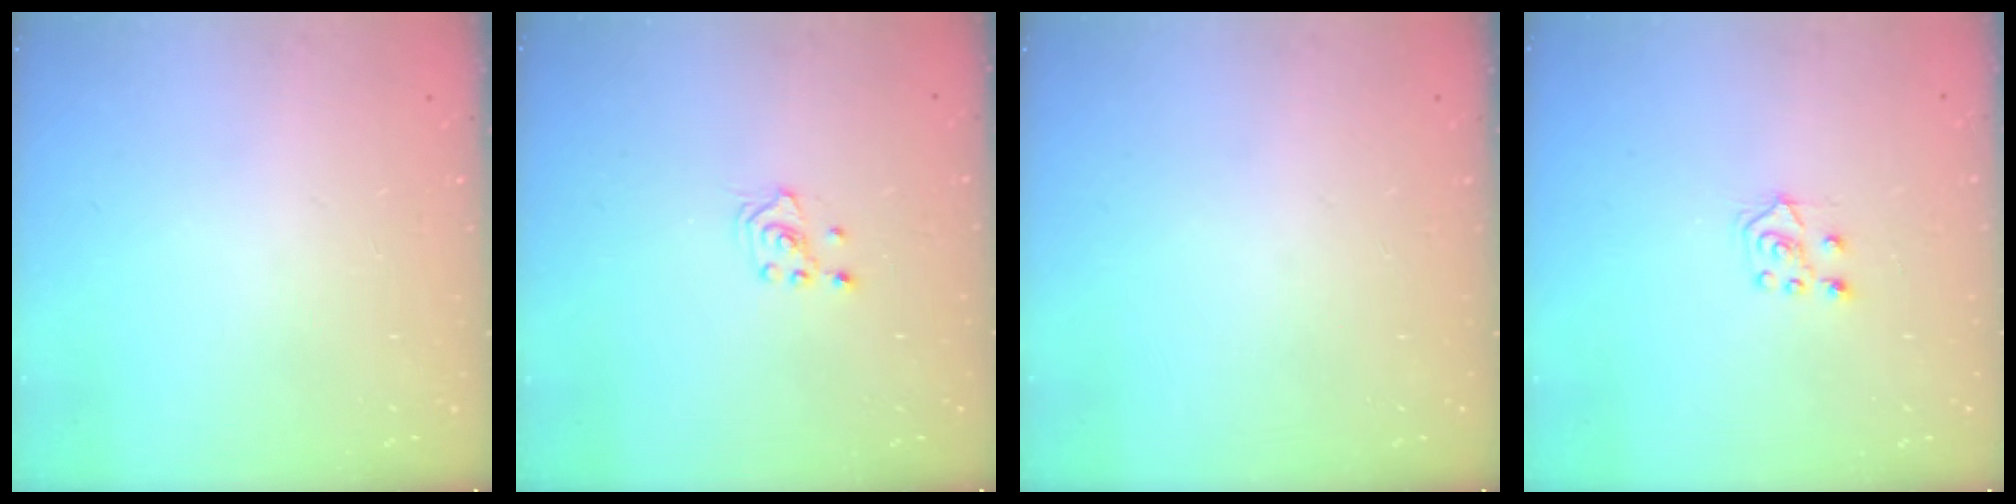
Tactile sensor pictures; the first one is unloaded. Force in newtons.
{"total": 2.1, "press": 2.1, "slide": 0.1}
{"total": 0.0}
{"total": 6.0, "press": 6.0, "slide": 0.4}